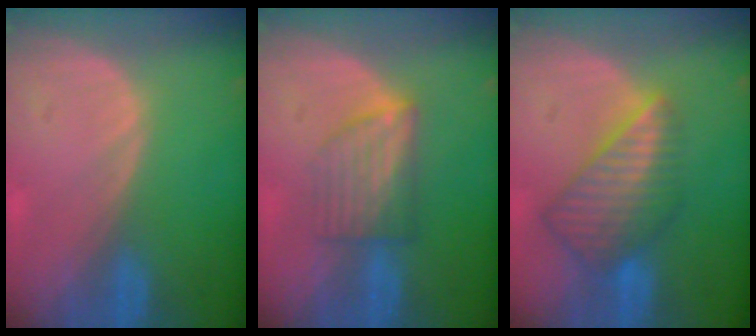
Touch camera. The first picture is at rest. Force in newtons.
{"total": 6.0, "press": 5.6, "slide": 2.2}
{"total": 8.5, "press": 7.4, "slide": 4.2}